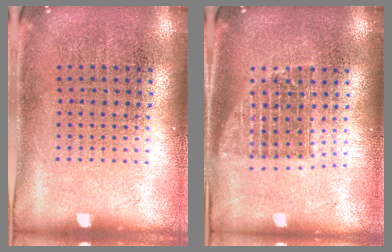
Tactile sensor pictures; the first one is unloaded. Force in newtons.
{"total": 1.4, "press": 1.2, "slide": 0.7}